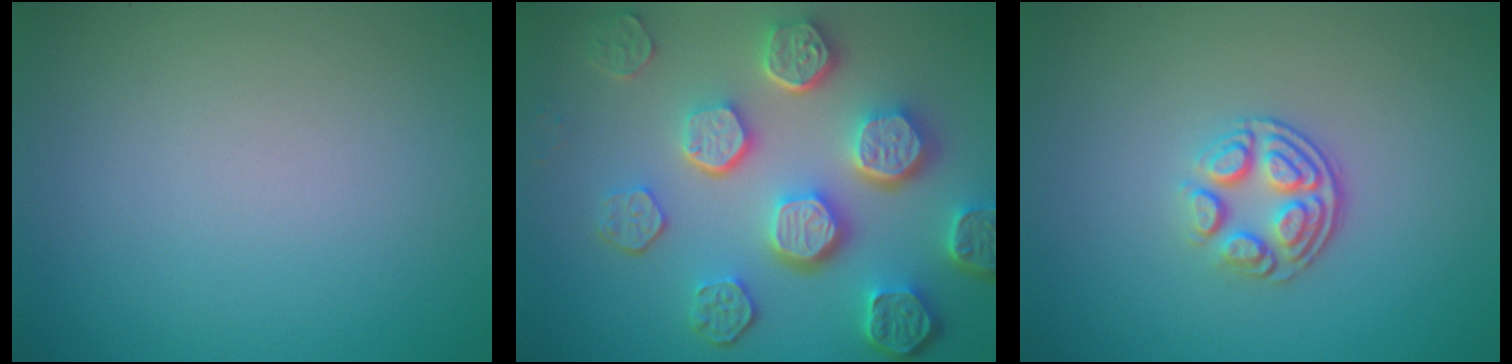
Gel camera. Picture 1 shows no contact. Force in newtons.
{"total": 8.4, "press": 6.2, "slide": 5.6}
{"total": 3.4, "press": 2.6, "slide": 2.3}